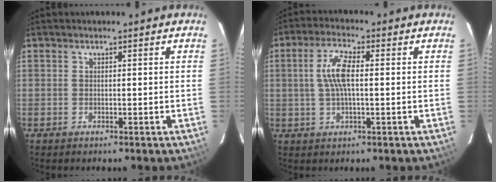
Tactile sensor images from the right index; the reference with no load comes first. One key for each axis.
{"total": 6.7, "fx": 0.5, "fy": 2.1, "fz": 6.3, "tx": -0.126, "ty": 0.010, "tz": 0.012}